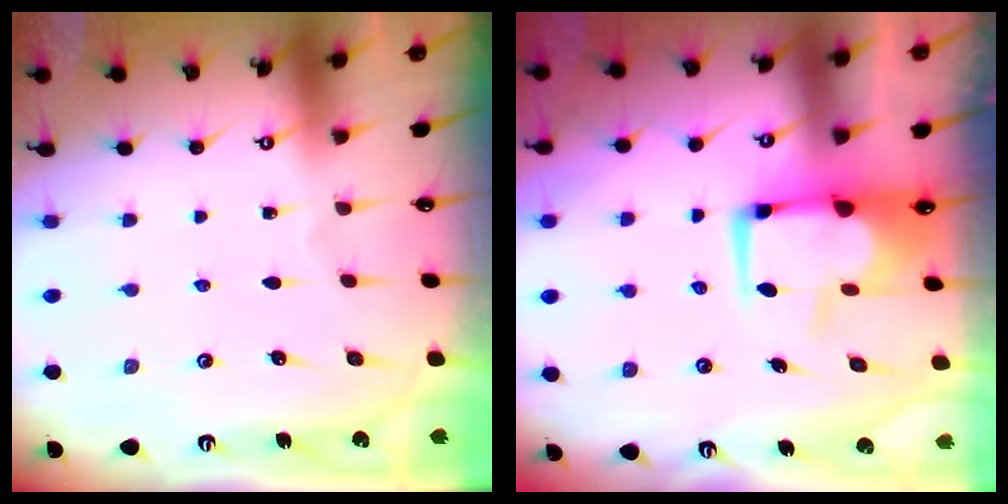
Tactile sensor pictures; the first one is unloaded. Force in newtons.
{"total": 3.5, "press": 3.2, "slide": 1.2}